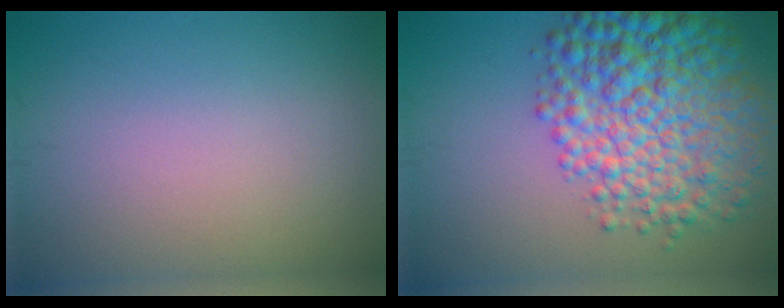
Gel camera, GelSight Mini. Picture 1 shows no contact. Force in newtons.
{"total": 9.4, "press": 9.4, "slide": 0.2}